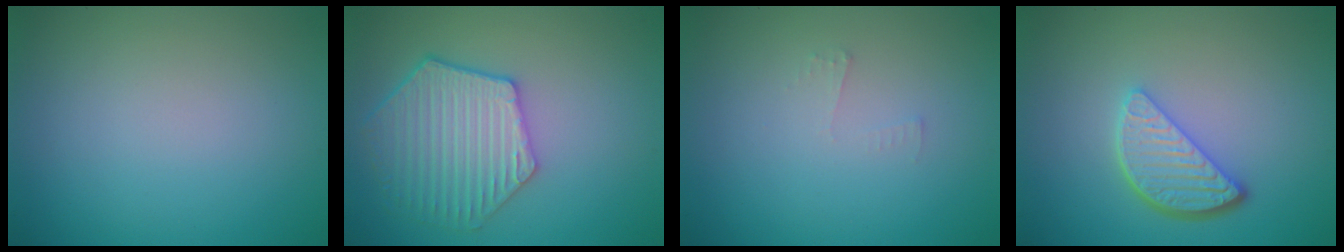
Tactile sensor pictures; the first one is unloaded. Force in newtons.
{"total": 5.4, "press": 4.9, "slide": 2.3}
{"total": 0.7, "press": 0.7, "slide": 0.1}
{"total": 3.8, "press": 3.1, "slide": 2.2}